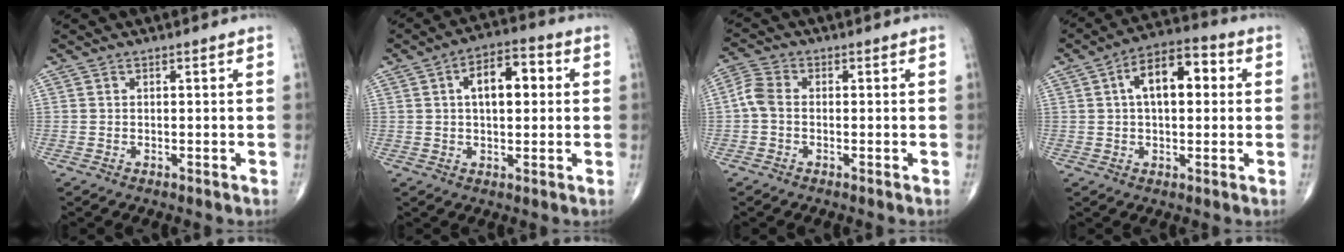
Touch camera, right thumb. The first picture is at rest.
{"total": 9.2, "force": [1.7, 4.8, 7.7], "torque": [-0.102, 0.018, 0.020]}
{"total": 4.1, "force": [-0.5, 2.8, 3.0], "torque": [-0.067, 0.011, -0.021]}
{"total": 11.3, "force": [2.2, 5.9, 9.3], "torque": [-0.132, 0.024, 0.026]}